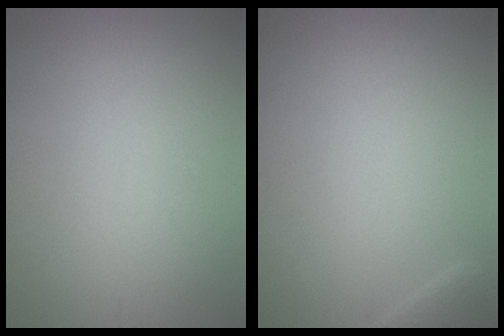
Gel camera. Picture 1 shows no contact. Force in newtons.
{"total": 1.9, "press": 1.9, "slide": 0.3}